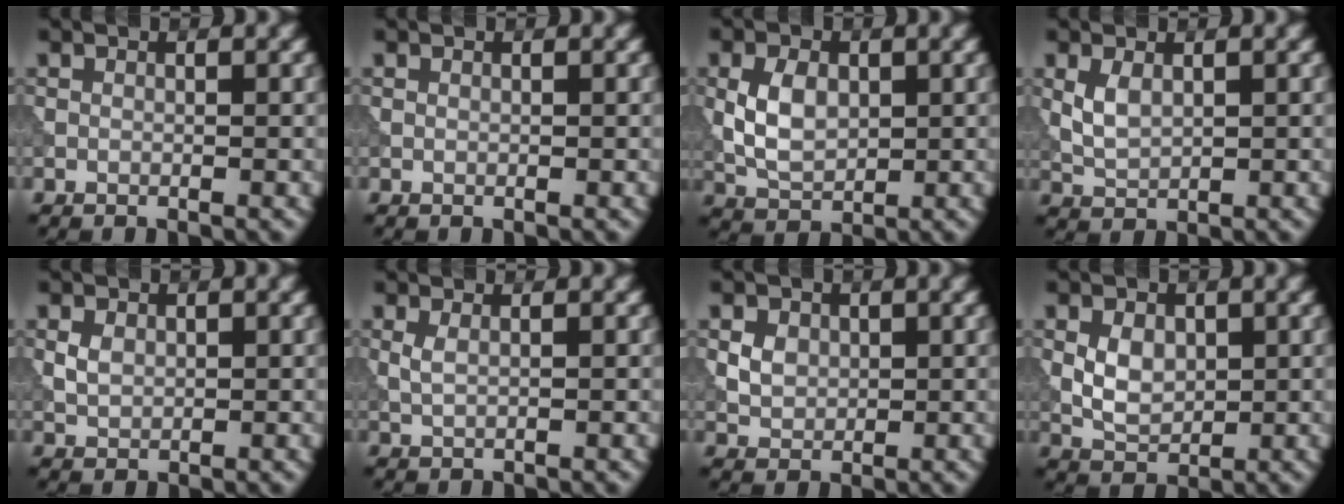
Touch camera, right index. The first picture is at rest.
{"total": 0.0}
{"total": 4.3, "force": [0.3, 2.8, 3.2], "torque": [-0.071, 0.001, 0.008]}
{"total": 2.3, "force": [0.6, 1.3, 1.7], "torque": [-0.043, -0.001, 0.018]}
{"total": 1.6, "force": [0.4, 1.2, 1.0], "torque": [-0.019, 0.001, 0.009]}
{"total": 1.1, "force": [0.5, 0.3, 0.9], "torque": [-0.021, 0.000, 0.010]}
{"total": 2.4, "force": [0.6, 1.9, 1.2], "torque": [-0.024, -0.001, 0.009]}
{"total": 3.1, "force": [0.4, 2.2, 2.2], "torque": [-0.045, -0.002, 0.008]}